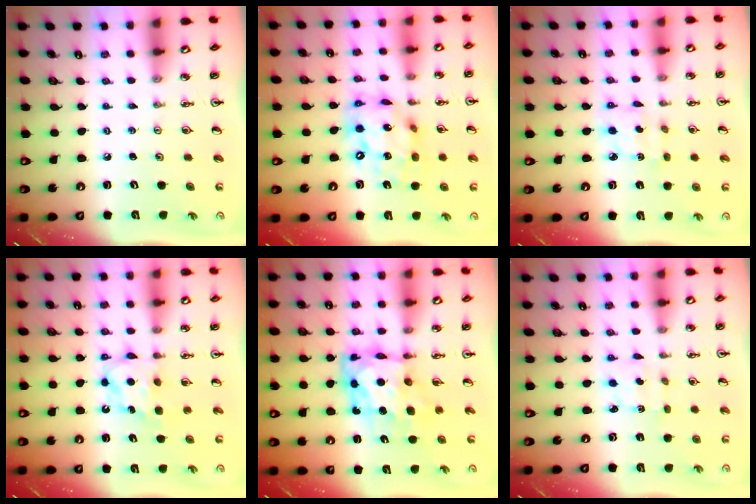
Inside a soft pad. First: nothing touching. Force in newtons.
{"total": 15.0, "press": 14.9, "slide": 1.5}
{"total": 2.9, "press": 2.9, "slide": 0.1}
{"total": 6.5, "press": 6.5, "slide": 0.3}
{"total": 9.7, "press": 9.6, "slide": 1.0}
{"total": 2.8, "press": 2.8, "slide": 0.5}